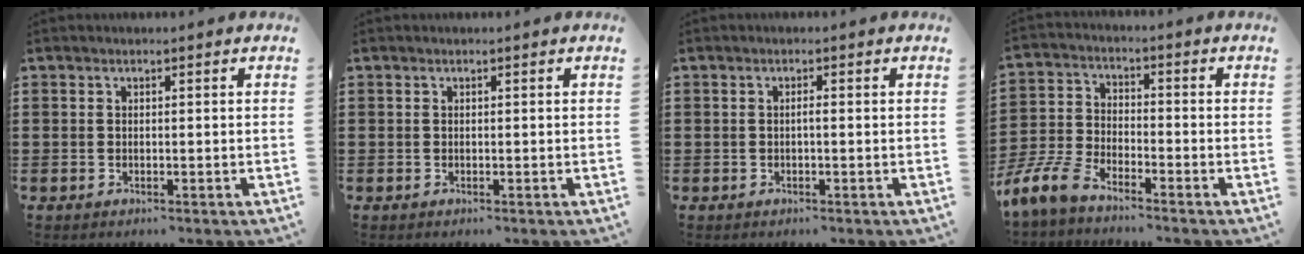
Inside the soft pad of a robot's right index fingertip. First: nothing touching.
{"total": 0.0}
{"total": 0.7, "force": [-0.2, 0.1, 0.7], "torque": [-0.013, -0.004, -0.003]}
{"total": 6.6, "force": [-5.7, 1.3, 3.1], "torque": [-0.097, -0.010, -0.119]}